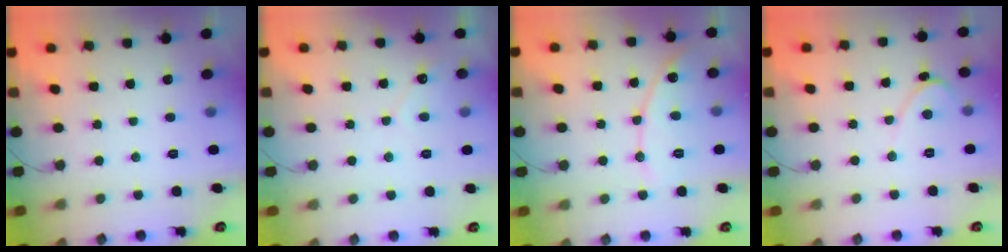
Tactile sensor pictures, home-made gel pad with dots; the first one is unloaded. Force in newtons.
{"total": 2.8, "press": 2.8, "slide": 0.1}
{"total": 10.4, "press": 10.4, "slide": 0.9}
{"total": 2.4, "press": 2.4, "slide": 0.2}